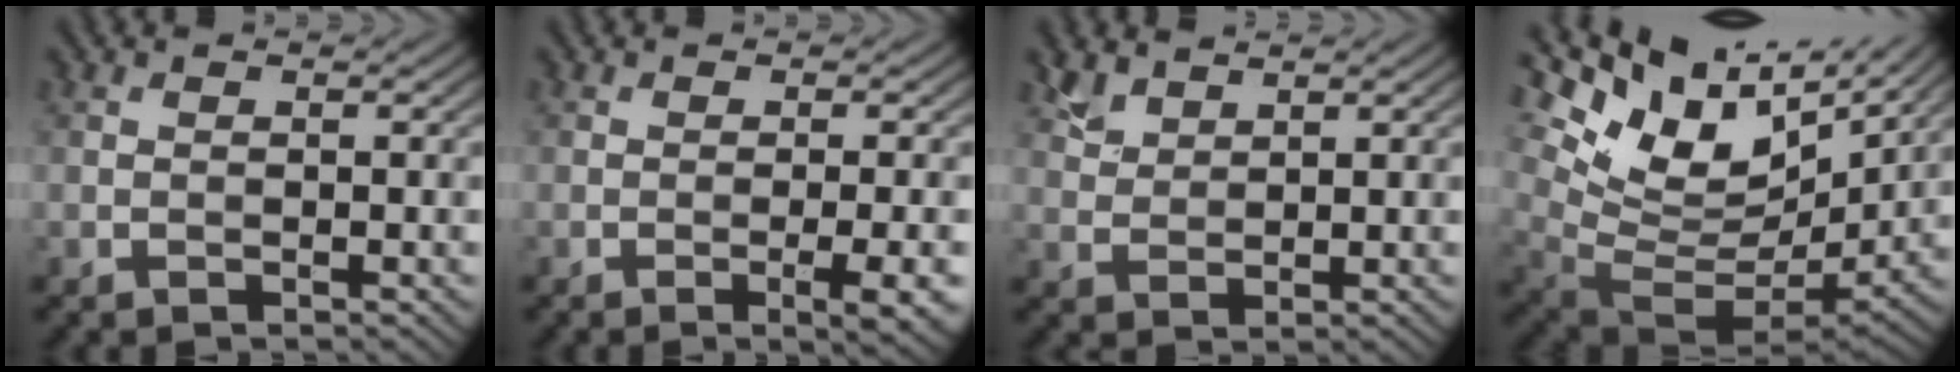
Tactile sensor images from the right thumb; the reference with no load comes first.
{"total": 3.8, "force": [-1.2, 0.6, 3.6], "torque": [-0.056, 0.003, -0.018]}
{"total": 2.9, "force": [2.4, 1.1, 1.0], "torque": [-0.029, 0.004, 0.061]}
{"total": 15.0, "force": [7.7, 8.0, 10.1], "torque": [-0.212, 0.021, 0.155]}